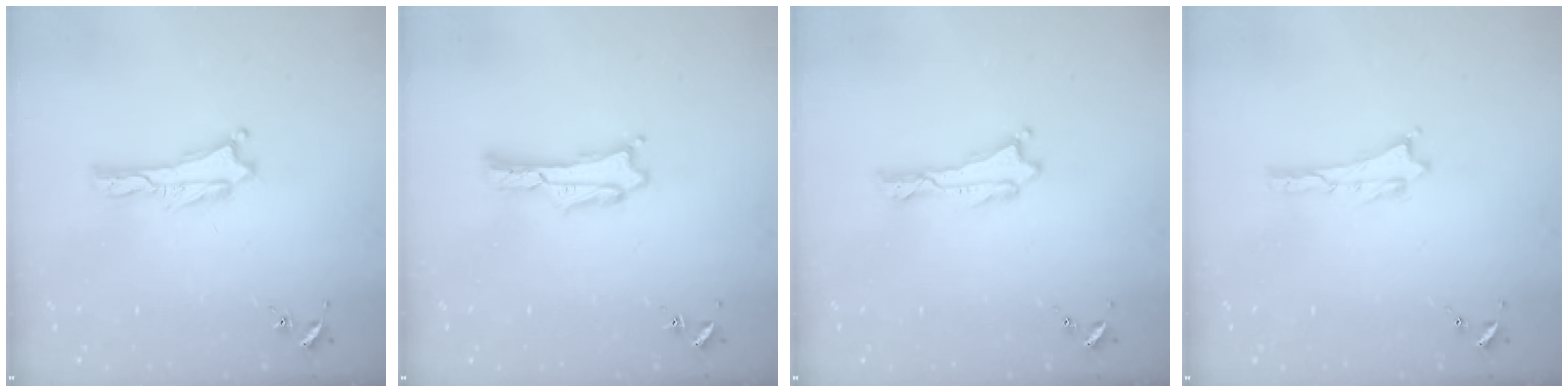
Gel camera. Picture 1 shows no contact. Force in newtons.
{"total": 1.5, "press": 1.4, "slide": 0.2}
{"total": 0.0}
{"total": 0.0}